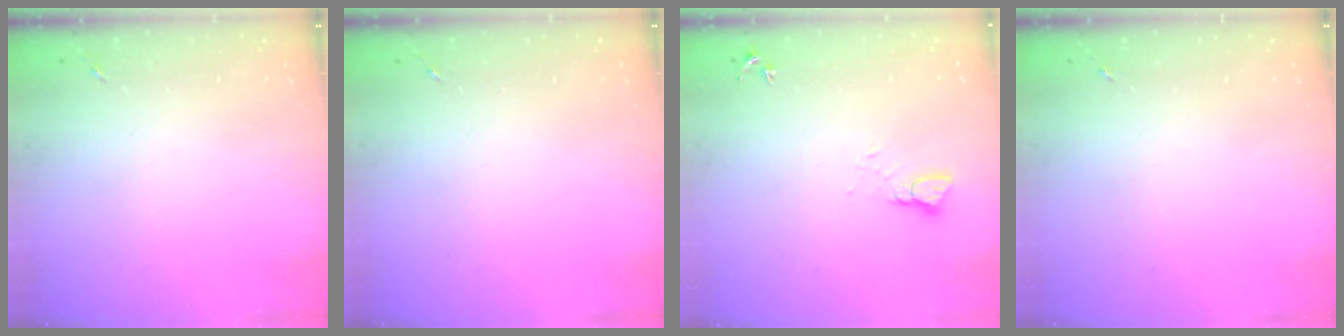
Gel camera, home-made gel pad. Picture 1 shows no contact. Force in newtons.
{"total": 0.0}
{"total": 2.6, "press": 2.6, "slide": 0.1}
{"total": 0.0}